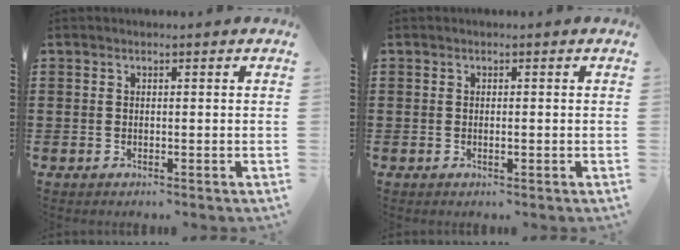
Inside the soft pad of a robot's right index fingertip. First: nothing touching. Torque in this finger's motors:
{"motor_torque": [-0.64, 0.68, -0.04, 0.01]}